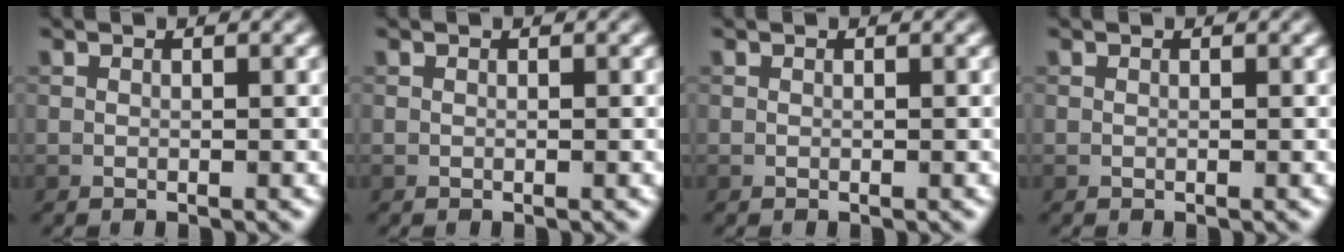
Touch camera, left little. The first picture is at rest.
{"total": 0.0}
{"total": 0.0}
{"total": 0.0}